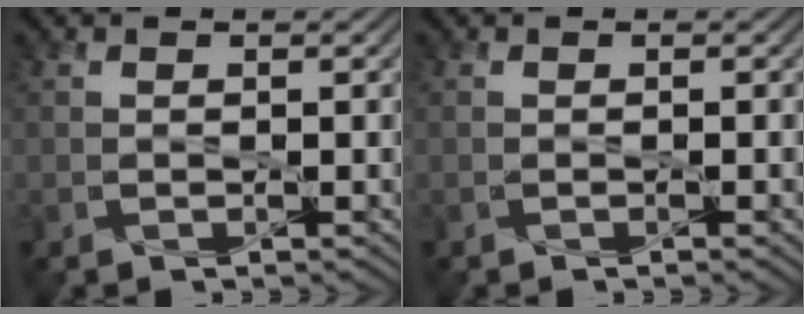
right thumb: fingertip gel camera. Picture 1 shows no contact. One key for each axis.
{"total": 0.5, "fx": -0.3, "fy": 0.0, "fz": 0.4, "tx": -0.006, "ty": 0.000, "tz": -0.005}